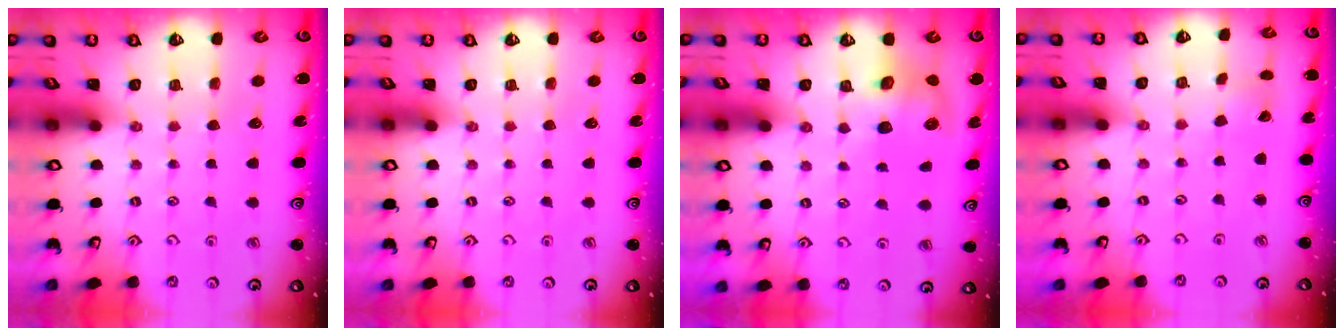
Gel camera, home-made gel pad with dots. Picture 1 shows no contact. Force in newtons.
{"total": 0.0}
{"total": 8.7, "press": 8.6, "slide": 1.2}
{"total": 2.4, "press": 2.4, "slide": 0.2}